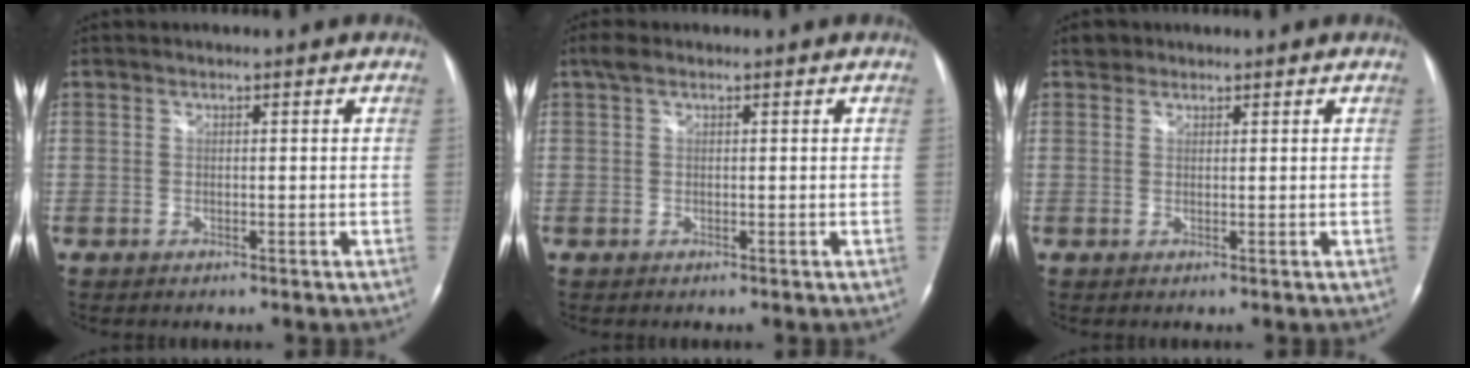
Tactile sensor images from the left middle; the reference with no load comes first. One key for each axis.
{"total": 1.7, "fx": 1.1, "fy": 0.7, "fz": 1.1, "tx": -0.024, "ty": 0.021, "tz": 0.022}
{"total": 1.5, "fx": 1.1, "fy": 0.9, "fz": 0.0, "tx": 0.005, "ty": 0.009, "tz": 0.015}